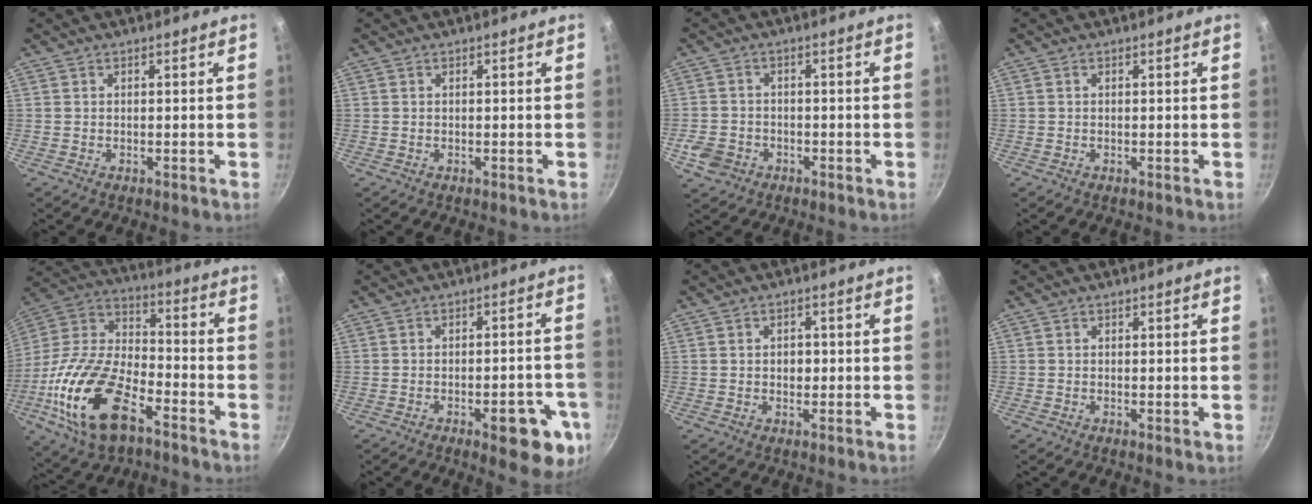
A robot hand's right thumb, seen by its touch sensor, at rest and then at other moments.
{"total": 0.0}
{"total": 4.9, "force": [-2.2, 3.9, 1.8], "torque": [-0.036, 0.025, -0.038]}
{"total": 0.0}
{"total": 23.0, "force": [-9.9, 11.8, 17.1], "torque": [-0.316, 0.040, -0.201]}
{"total": 11.8, "force": [-4.6, 4.5, 9.9], "torque": [-0.084, 0.016, -0.052]}
{"total": 2.5, "force": [0.0, 2.0, 1.5], "torque": [-0.014, 0.001, -0.001]}
{"total": 0.0}